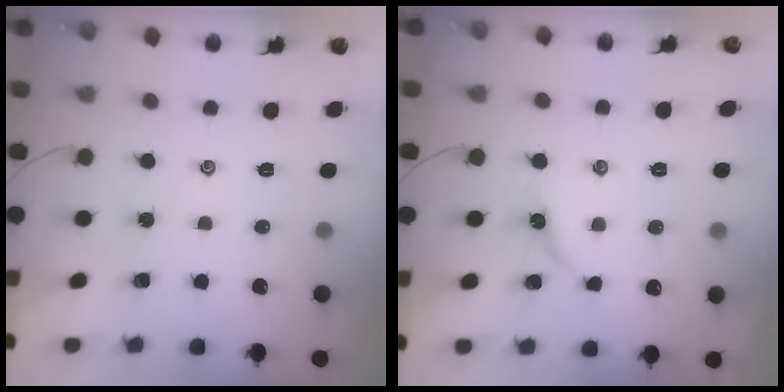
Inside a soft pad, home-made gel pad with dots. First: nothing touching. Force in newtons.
{"total": 2.5, "press": 2.5, "slide": 0.4}